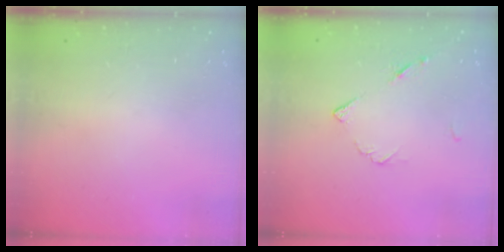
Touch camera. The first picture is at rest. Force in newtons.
{"total": 6.0, "press": 6.0, "slide": 0.7}